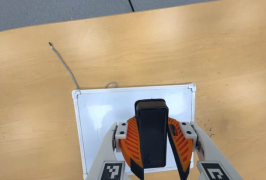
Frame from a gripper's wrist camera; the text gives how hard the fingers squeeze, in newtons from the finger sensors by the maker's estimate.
{"total": 8.3, "left": 9.0, "right": 7.6}